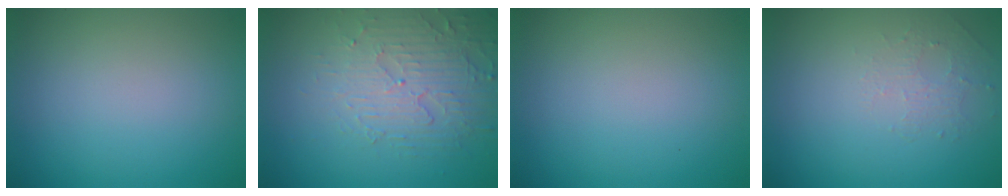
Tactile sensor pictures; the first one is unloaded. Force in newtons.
{"total": 3.9, "press": 3.7, "slide": 1.1}
{"total": 0.0}
{"total": 1.3, "press": 0.7, "slide": 1.2}